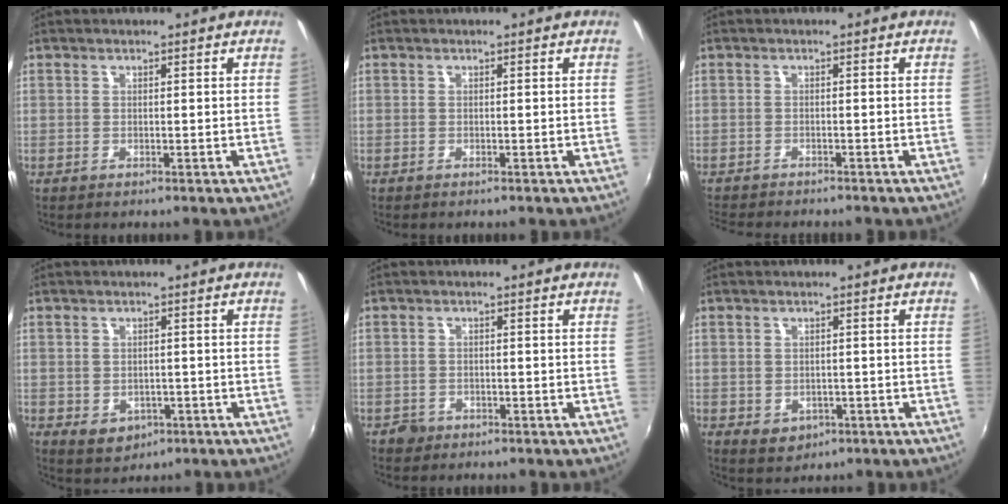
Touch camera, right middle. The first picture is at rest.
{"total": 0.0}
{"total": 5.8, "force": [-5.4, 0.8, 1.9], "torque": [-0.052, -0.019, -0.088]}
{"total": 4.5, "force": [-1.4, 3.6, 2.3], "torque": [-0.046, -0.007, -0.011]}
{"total": 1.9, "force": [-1.3, 1.5, 0.2], "torque": [-0.007, 0.001, -0.020]}
{"total": 3.3, "force": [-0.8, 2.8, 1.6], "torque": [-0.032, -0.003, -0.004]}